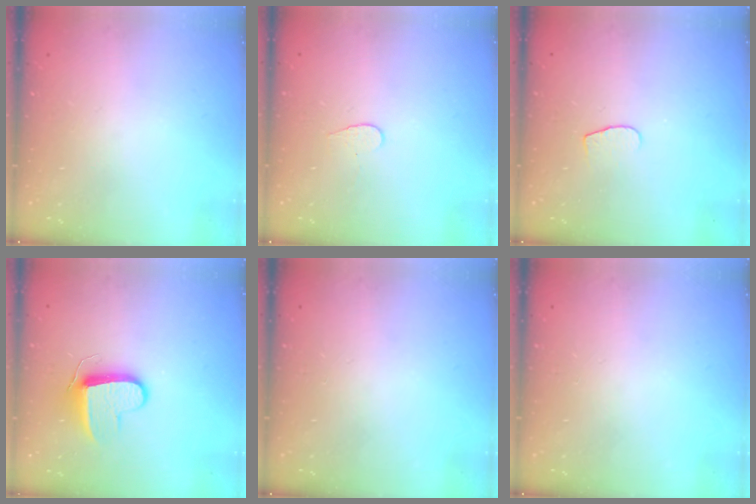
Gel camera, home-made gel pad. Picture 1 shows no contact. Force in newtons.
{"total": 3.6, "press": 3.6, "slide": 0.3}
{"total": 5.4, "press": 5.4, "slide": 0.5}
{"total": 9.5, "press": 9.5, "slide": 0.1}
{"total": 0.0}
{"total": 0.0}